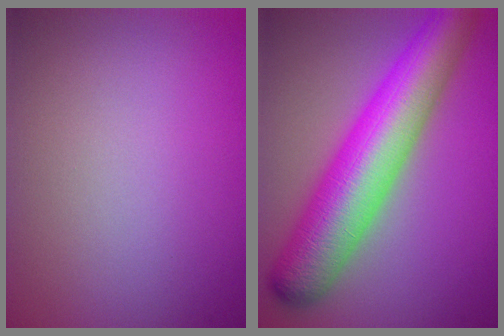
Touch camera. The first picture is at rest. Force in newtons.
{"total": 10.4, "press": 10.4, "slide": 0.2}